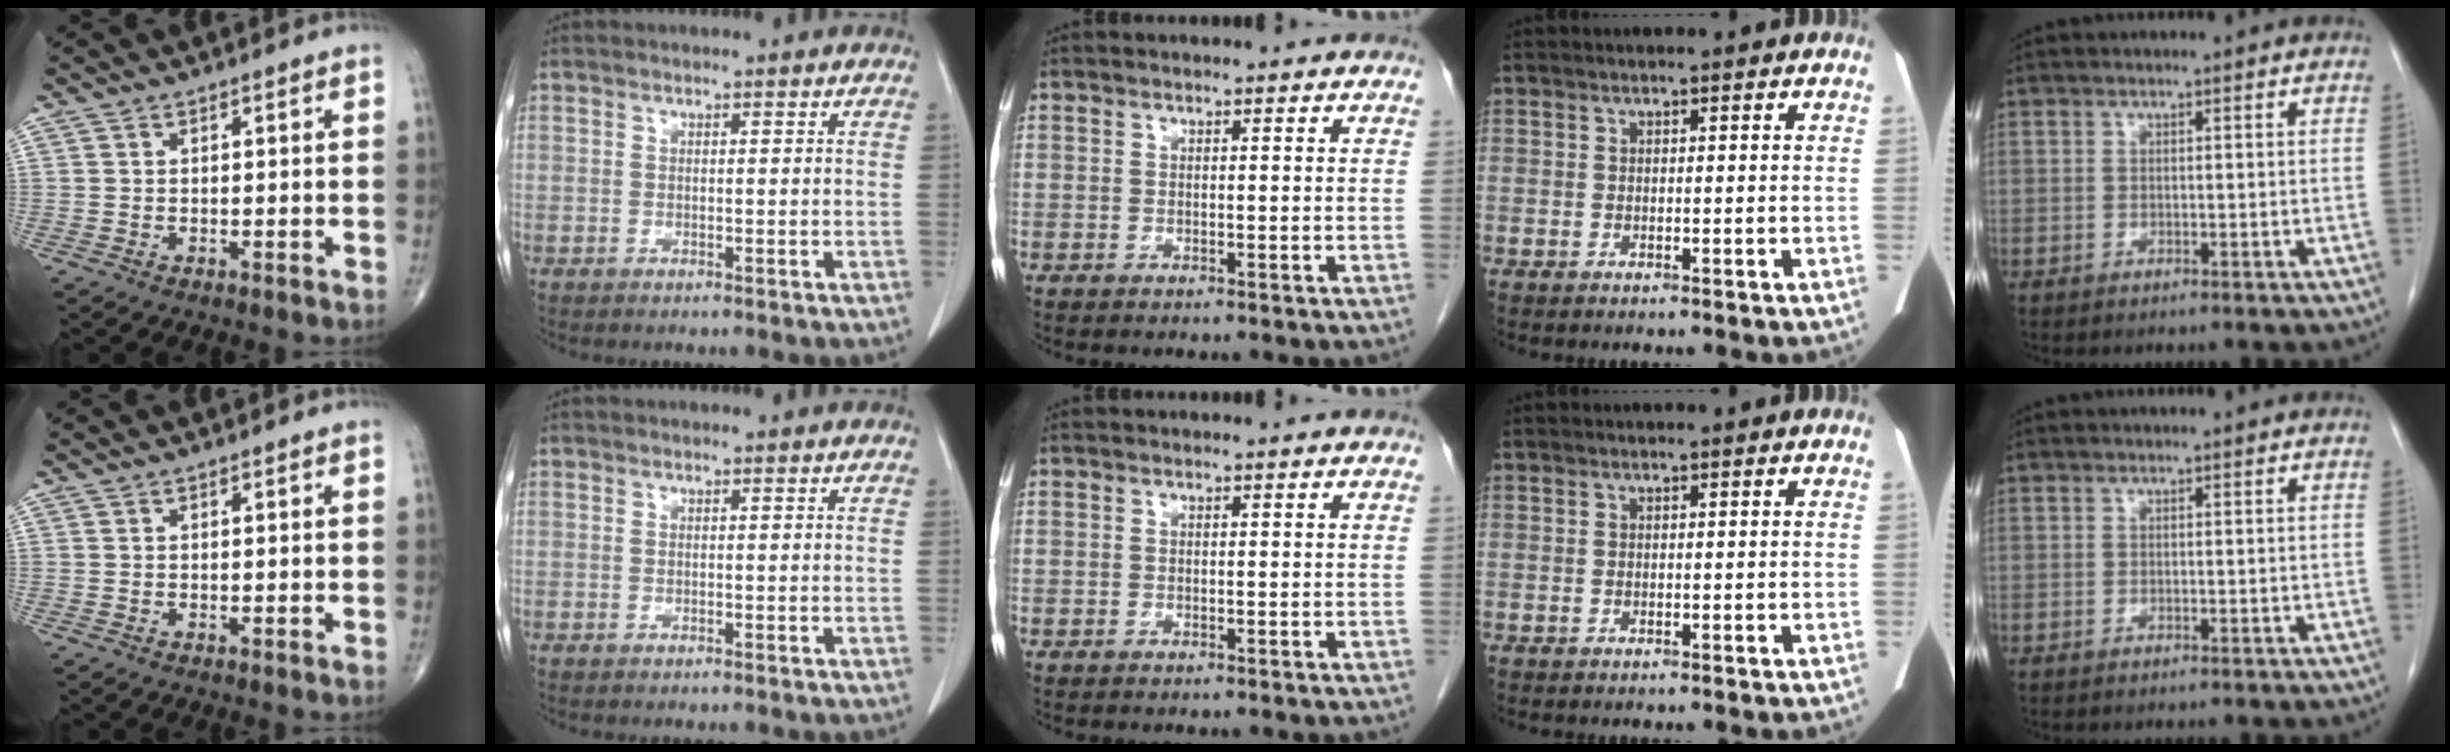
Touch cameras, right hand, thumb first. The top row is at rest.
{}